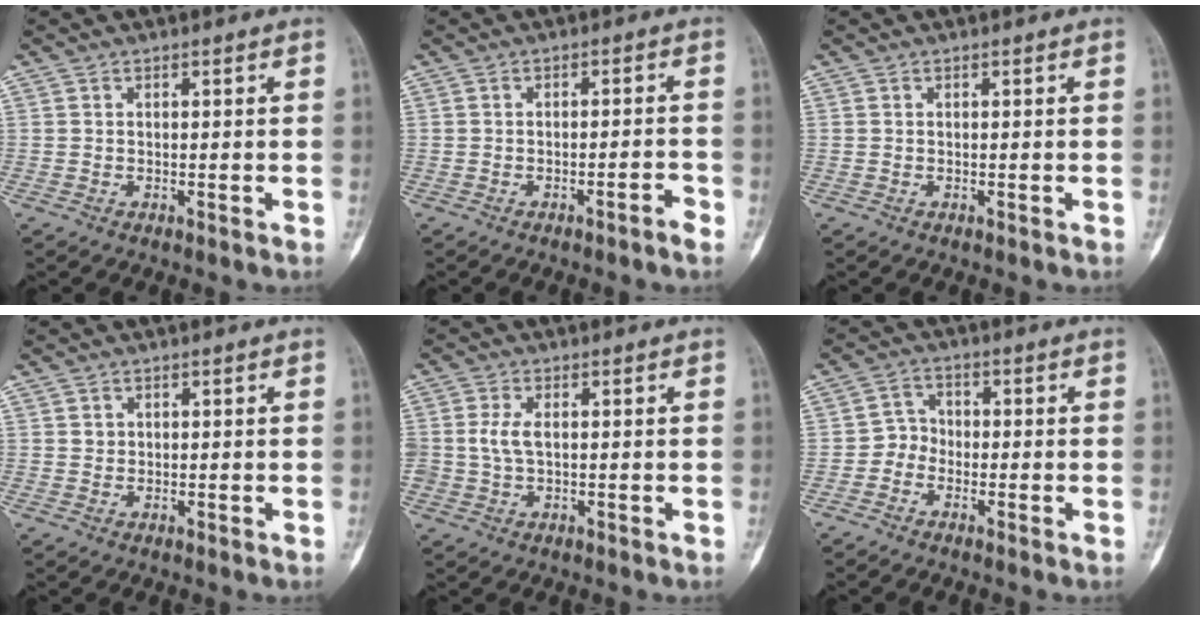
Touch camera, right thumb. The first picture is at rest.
{"total": 2.8, "force": [-1.7, 0.2, 2.2], "torque": [-0.039, 0.014, -0.024]}
{"total": 0.0}
{"total": 1.0, "force": [0.3, 0.9, 0.2], "torque": [0.003, 0.001, 0.006]}
{"total": 3.6, "force": [0.2, 2.1, 2.9], "torque": [-0.067, 0.002, 0.006]}
{"total": 3.2, "force": [-1.5, 2.7, 1.0], "torque": [0.005, 0.014, -0.042]}